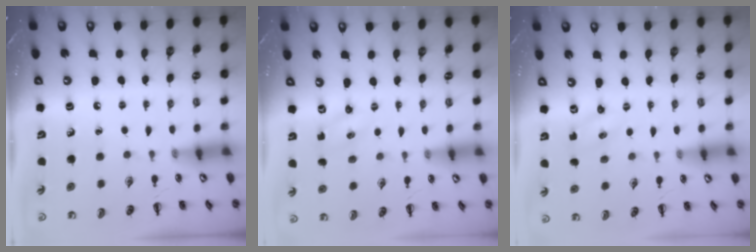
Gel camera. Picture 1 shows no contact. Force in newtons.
{"total": 0.9, "press": 0.8, "slide": 0.3}
{"total": 0.9, "press": 0.8, "slide": 0.3}